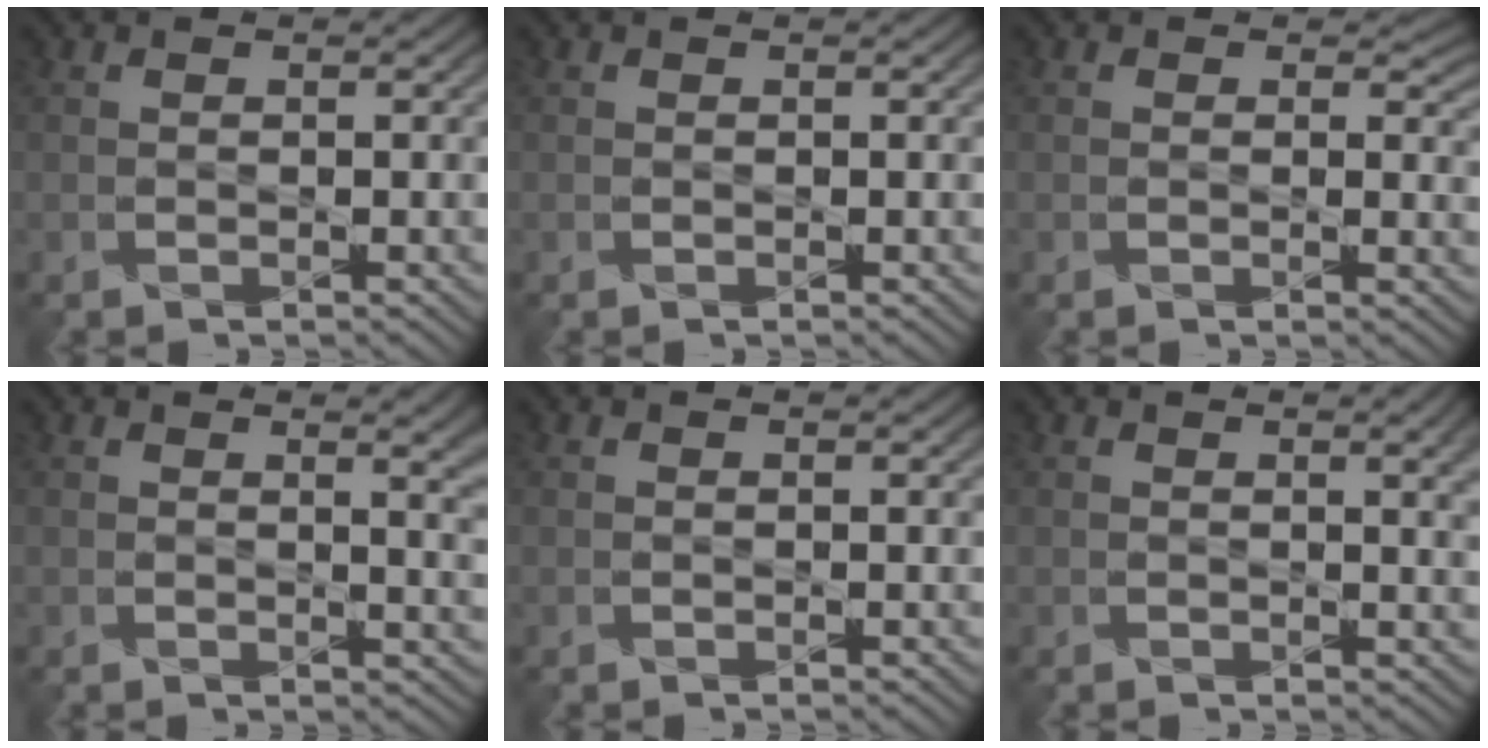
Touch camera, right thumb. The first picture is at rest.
{"total": 0.0}
{"total": 2.3, "force": [0.8, 1.4, 1.6], "torque": [-0.023, -0.008, 0.009]}
{"total": 4.5, "force": [1.6, 1.4, 4.0], "torque": [-0.046, 0.001, 0.024]}
{"total": 0.0}
{"total": 2.8, "force": [1.0, 0.7, 2.5], "torque": [-0.034, 0.001, 0.017]}